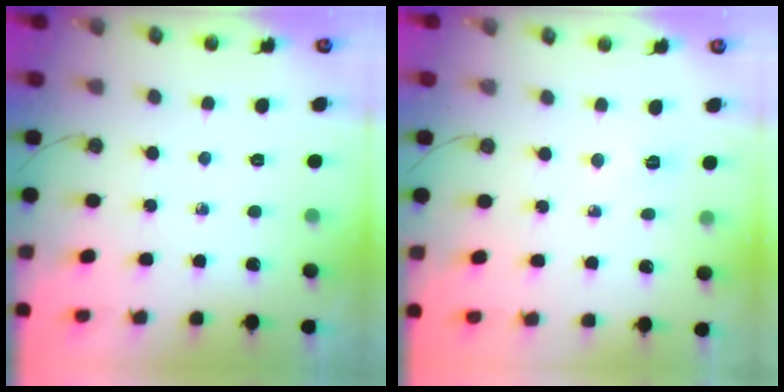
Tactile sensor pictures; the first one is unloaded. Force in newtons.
{"total": 3.1, "press": 2.5, "slide": 1.8}